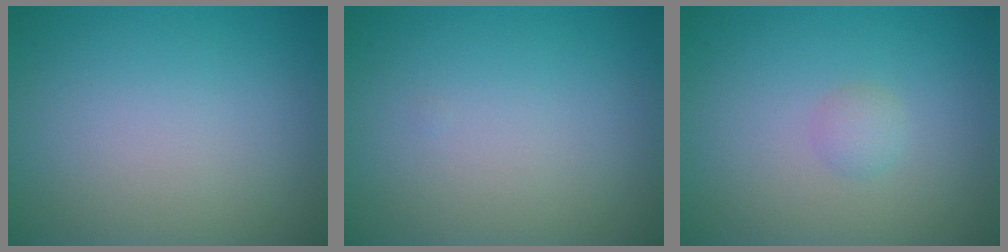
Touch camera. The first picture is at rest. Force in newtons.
{"total": 0.0}
{"total": 1.0, "press": 1.0, "slide": 0.1}